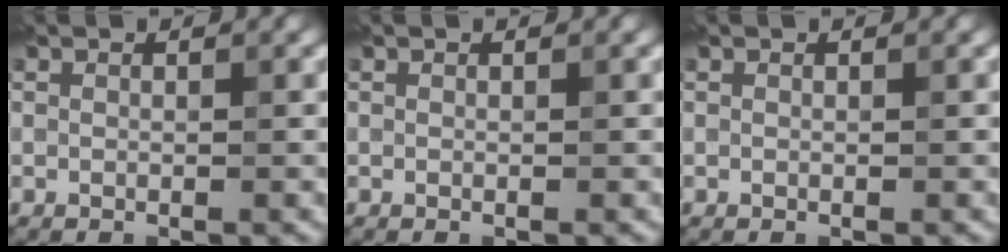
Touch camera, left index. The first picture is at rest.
{"total": 0.0}
{"total": 0.0}